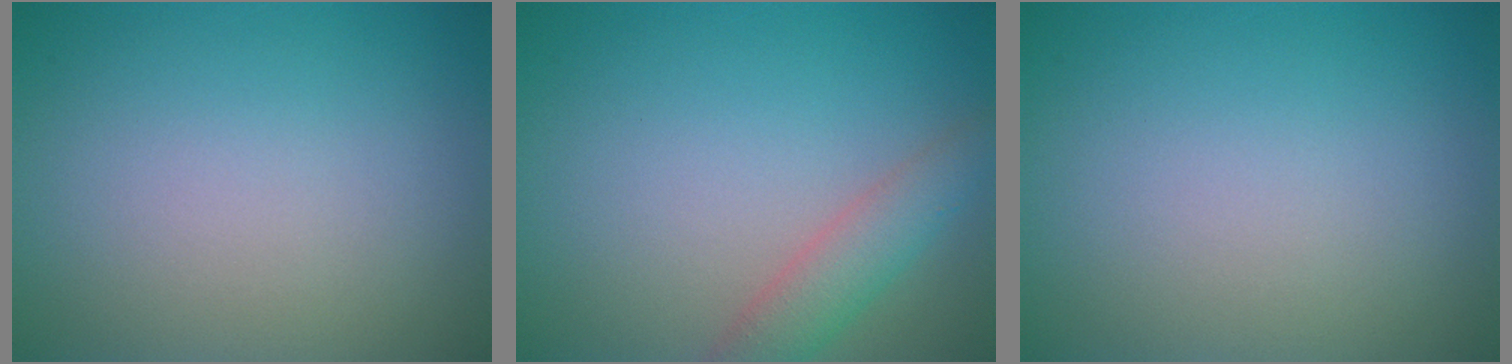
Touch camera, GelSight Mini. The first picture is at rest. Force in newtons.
{"total": 3.0, "press": 3.0, "slide": 0.2}
{"total": 0.0}